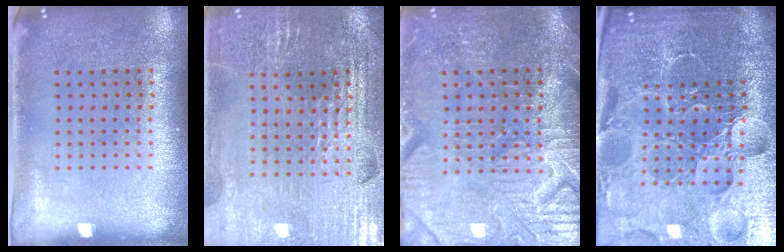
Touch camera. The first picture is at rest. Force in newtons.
{"total": 2.8, "press": 2.8, "slide": 0.5}
{"total": 3.9, "press": 3.8, "slide": 1.0}
{"total": 6.8, "press": 6.0, "slide": 3.2}